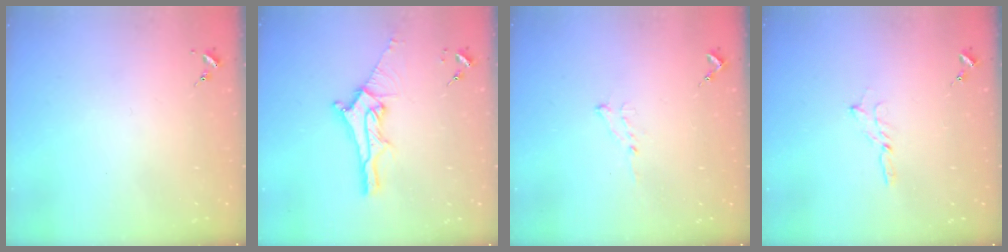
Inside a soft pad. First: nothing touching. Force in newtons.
{"total": 12.5, "press": 12.5, "slide": 1.2}
{"total": 7.0, "press": 6.9, "slide": 0.8}
{"total": 2.1, "press": 2.1, "slide": 0.2}